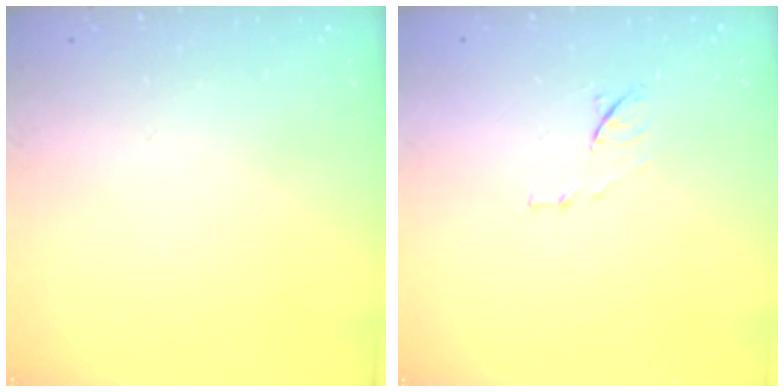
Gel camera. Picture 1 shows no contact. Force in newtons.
{"total": 7.9, "press": 7.9, "slide": 0.7}